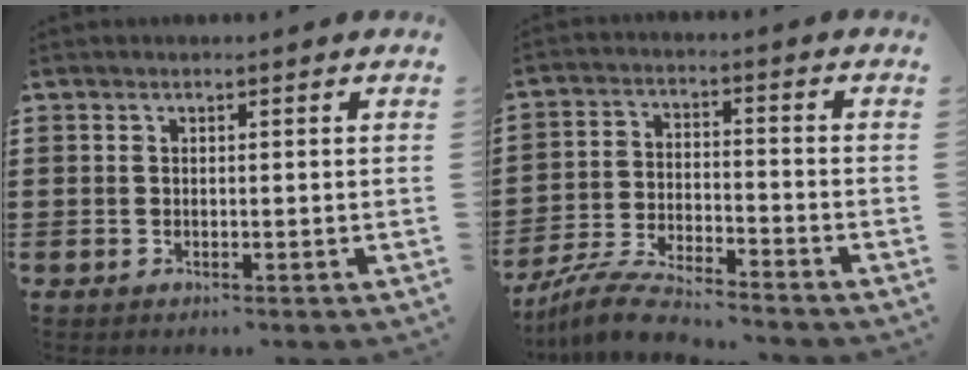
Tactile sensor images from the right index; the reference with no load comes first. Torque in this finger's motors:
{"motor_torque": [-1.04, 1.09, 0.09, -0.01]}